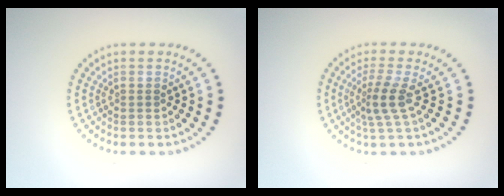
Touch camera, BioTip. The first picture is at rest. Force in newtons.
{"total": 2.5, "press": 1.8, "slide": 1.8}